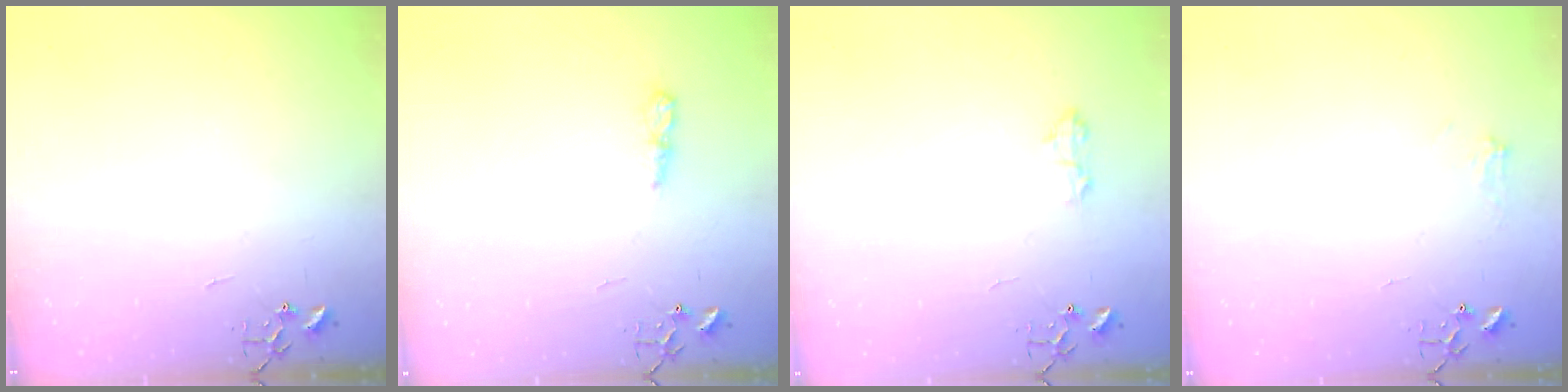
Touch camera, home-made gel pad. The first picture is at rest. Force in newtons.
{"total": 6.8, "press": 6.8, "slide": 0.5}
{"total": 5.9, "press": 5.9, "slide": 0.8}
{"total": 5.3, "press": 5.3, "slide": 0.6}